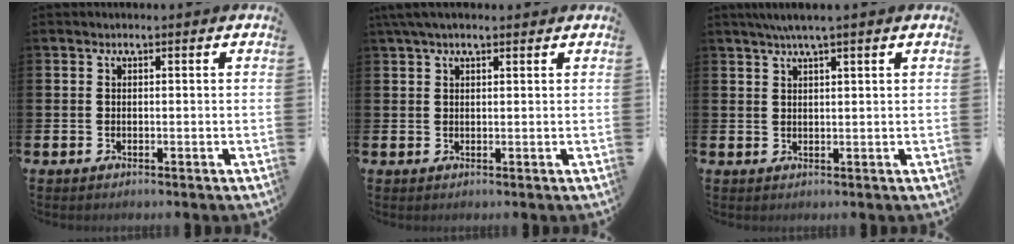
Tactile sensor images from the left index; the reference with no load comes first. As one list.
[{"total": 2.7, "force": [1.9, 0.7, 1.7], "torque": [-0.030, 0.003, 0.033]}, {"total": 2.8, "force": [2.2, -0.2, 1.8], "torque": [-0.043, 0.002, 0.040]}]